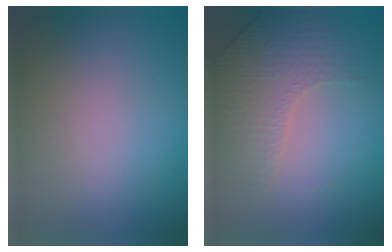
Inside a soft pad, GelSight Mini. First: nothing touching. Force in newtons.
{"total": 4.3, "press": 3.0, "slide": 3.1}